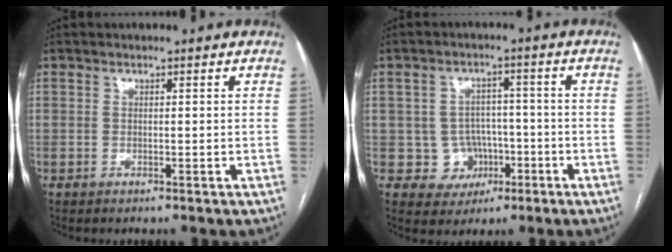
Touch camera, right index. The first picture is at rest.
{"total": 5.9, "force": [-1.6, 5.6, 0.6], "torque": [0.004, 0.015, -0.017]}